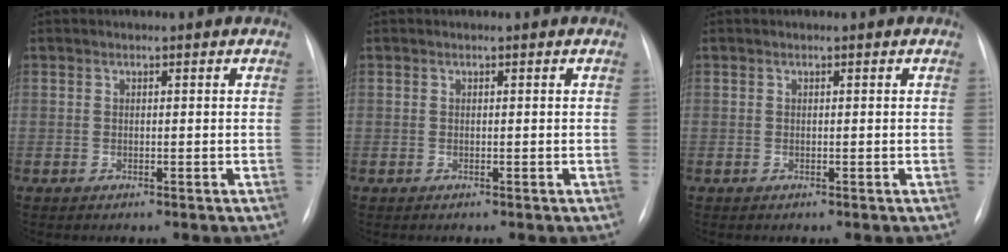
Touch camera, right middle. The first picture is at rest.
{"total": 0.0}
{"total": 0.0}